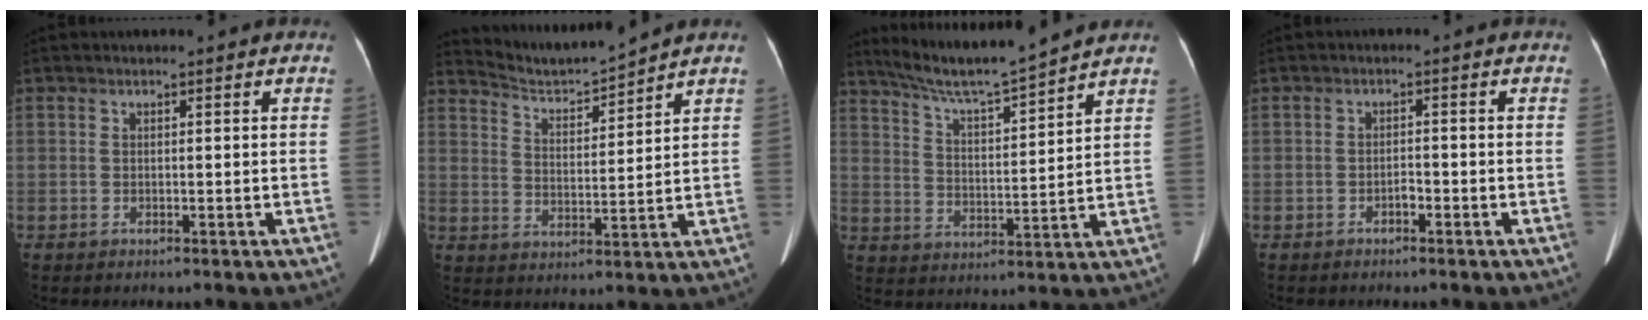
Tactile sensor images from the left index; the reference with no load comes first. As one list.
[{"total": 6.7, "force": [6.6, -1.2, 0.1], "torque": [-0.015, -0.006, 0.133]}, {"total": 11.1, "force": [10.2, -1.3, 4.2], "torque": [-0.079, 0.002, 0.180]}, {"total": 1.4, "force": [-0.9, 0.5, 0.9], "torque": [-0.013, 0.003, -0.015]}]